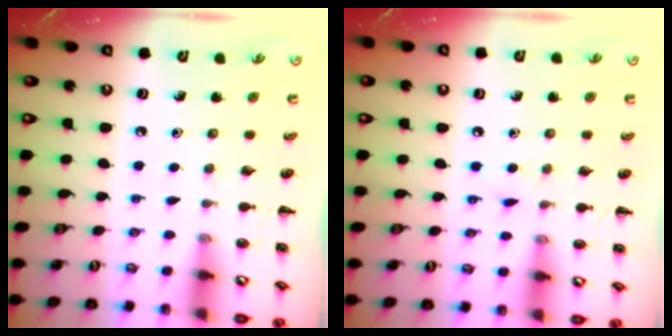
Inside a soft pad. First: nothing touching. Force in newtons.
{"total": 2.9, "press": 2.8, "slide": 0.9}